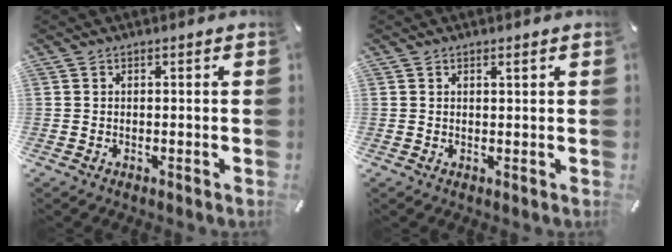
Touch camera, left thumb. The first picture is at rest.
{"total": 0.9, "force": [0.6, 0.3, 0.6], "torque": [-0.012, 0.001, 0.011]}